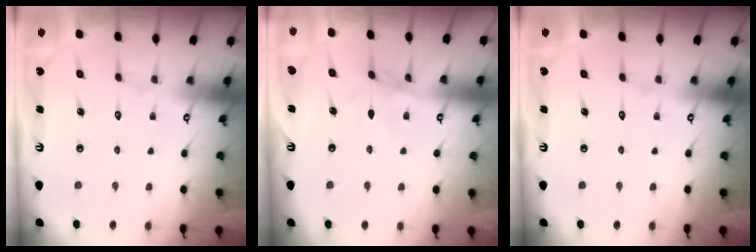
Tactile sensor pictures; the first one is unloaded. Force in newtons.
{"total": 2.2, "press": 2.2, "slide": 0.4}
{"total": 0.0}